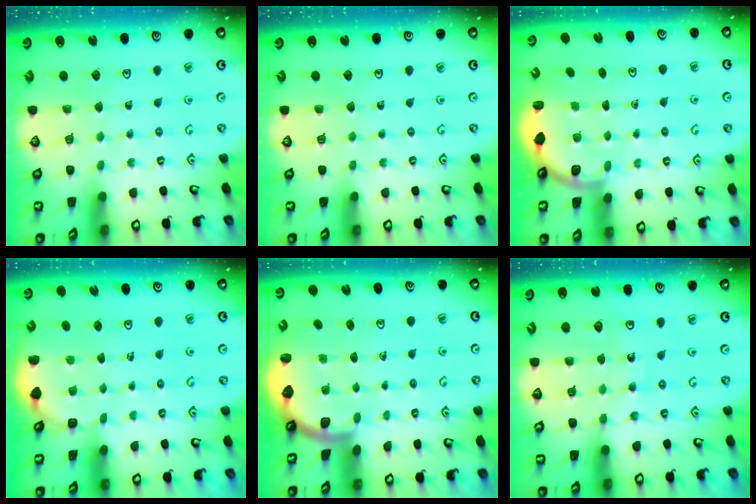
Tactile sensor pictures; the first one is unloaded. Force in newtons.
{"total": 0.0}
{"total": 3.1, "press": 3.0, "slide": 0.9}
{"total": 1.6, "press": 1.2, "slide": 1.0}
{"total": 1.9, "press": 1.9, "slide": 0.3}
{"total": 10.8, "press": 10.3, "slide": 3.0}